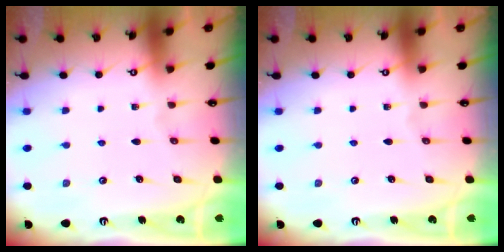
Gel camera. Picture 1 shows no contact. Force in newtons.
{"total": 0.0}